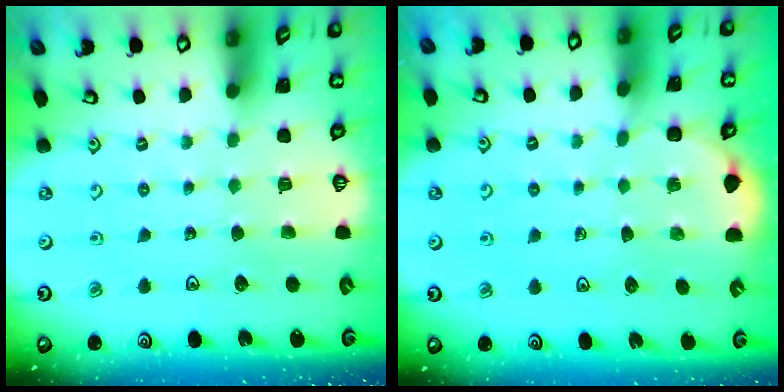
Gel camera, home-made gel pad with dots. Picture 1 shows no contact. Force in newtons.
{"total": 3.0, "press": 2.9, "slide": 0.9}